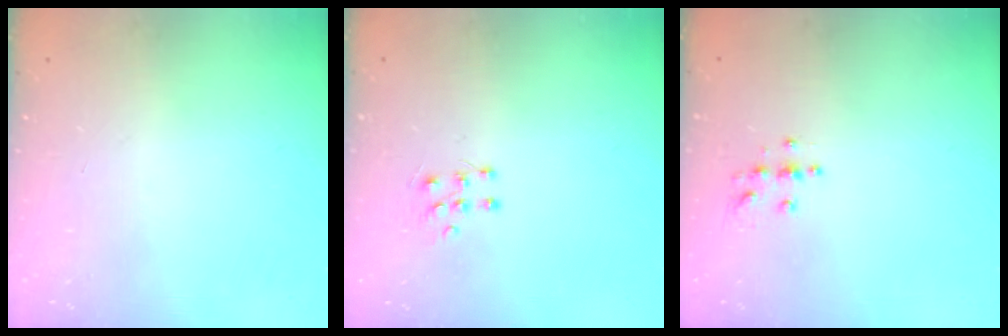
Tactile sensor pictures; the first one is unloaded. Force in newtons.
{"total": 5.6, "press": 5.5, "slide": 1.0}
{"total": 4.9, "press": 4.9, "slide": 0.2}